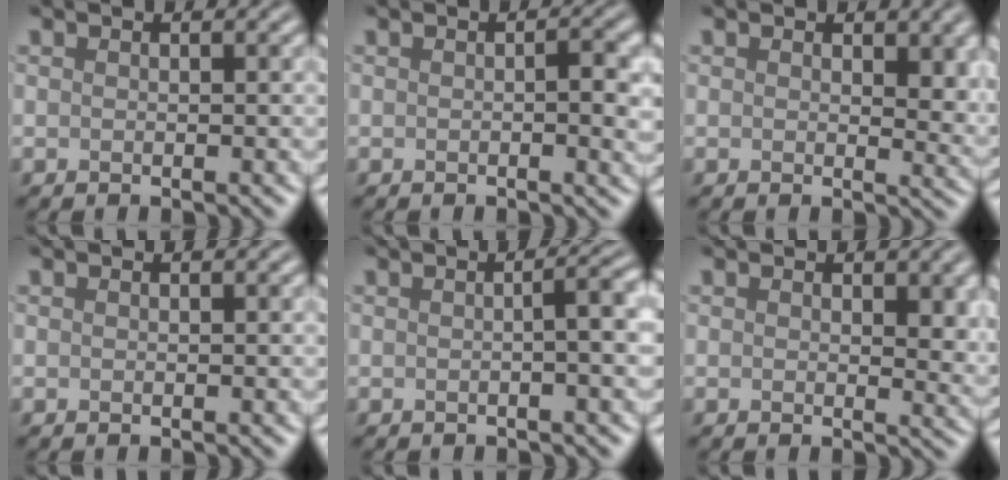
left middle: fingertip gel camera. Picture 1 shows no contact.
{"total": 2.3, "force": [-0.1, 0.5, 2.2], "torque": [-0.032, -0.002, -0.002]}
{"total": 2.9, "force": [0.9, 1.4, 2.3], "torque": [-0.025, -0.006, 0.014]}
{"total": 0.0}
{"total": 3.1, "force": [0.0, 0.8, 3.0], "torque": [-0.033, 0.012, -0.005]}
{"total": 2.6, "force": [0.7, 1.2, 2.2], "torque": [-0.022, -0.005, 0.011]}